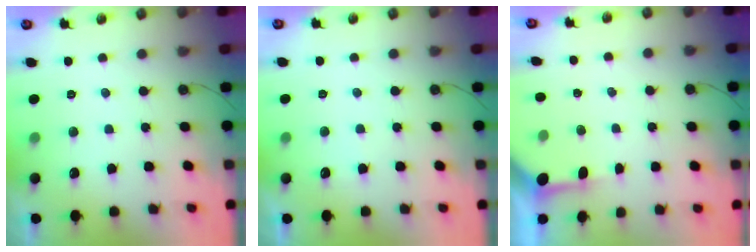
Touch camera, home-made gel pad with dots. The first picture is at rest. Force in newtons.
{"total": 2.9, "press": 2.9, "slide": 0.5}
{"total": 3.2, "press": 3.2, "slide": 0.3}